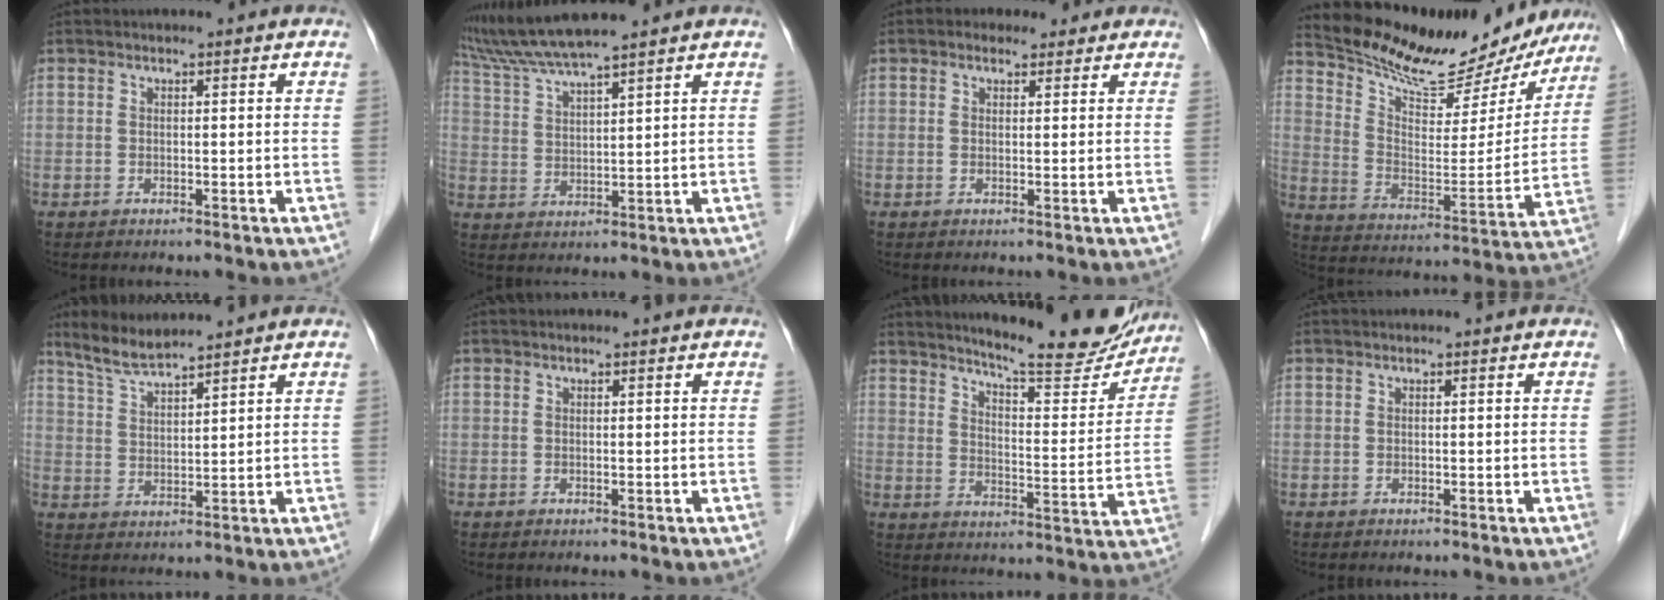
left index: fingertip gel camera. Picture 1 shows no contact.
{"total": 8.3, "force": [7.3, -1.4, 3.5], "torque": [-0.078, 0.015, 0.146]}
{"total": 2.8, "force": [1.8, 2.0, 0.7], "torque": [-0.007, 0.012, 0.022]}
{"total": 21.2, "force": [19.5, 5.8, 6.2], "torque": [-0.100, -0.027, 0.278]}
{"total": 5.3, "force": [5.0, 0.0, 1.9], "torque": [-0.045, 0.001, 0.106]}
{"total": 0.0}
{"total": 17.3, "force": [15.9, 1.9, 6.5], "torque": [-0.092, -0.054, 0.205]}
{"total": 0.0}